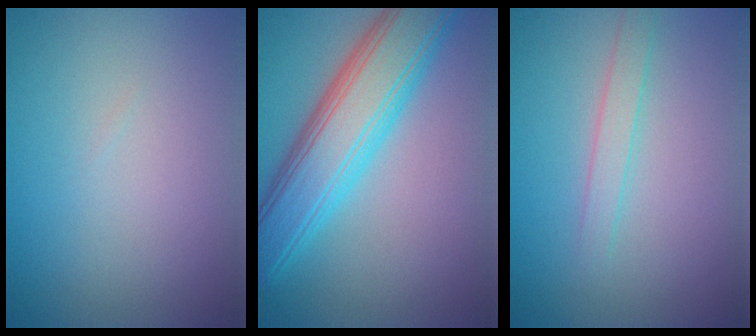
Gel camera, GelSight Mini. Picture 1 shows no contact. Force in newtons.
{"total": 7.8, "press": 7.8, "slide": 0.2}
{"total": 1.6, "press": 1.6, "slide": 0.1}